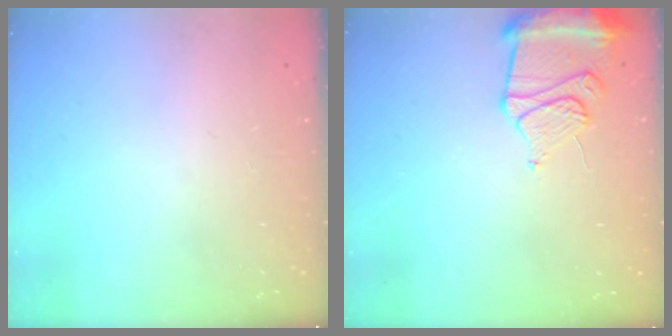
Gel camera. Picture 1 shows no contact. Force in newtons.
{"total": 11.6, "press": 11.5, "slide": 1.1}